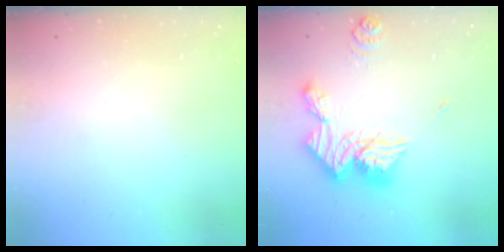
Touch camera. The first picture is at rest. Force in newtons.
{"total": 17.9, "press": 17.8, "slide": 1.8}